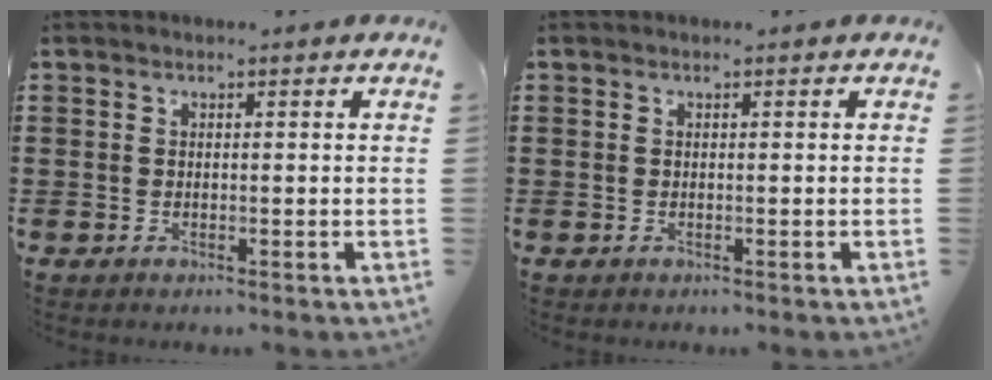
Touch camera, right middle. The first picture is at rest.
{"total": 0.0}